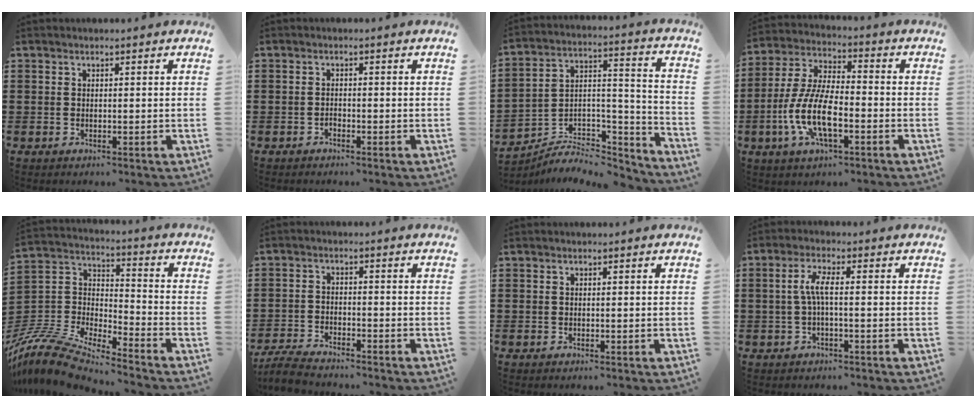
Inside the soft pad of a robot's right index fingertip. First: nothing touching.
{"total": 0.8, "force": [-0.7, 0.3, 0.3], "torque": [-0.007, -0.001, -0.014]}
{"total": 5.8, "force": [-4.8, 3.0, 1.5], "torque": [-0.022, 0.007, -0.090]}
{"total": 10.3, "force": [-3.6, 3.8, 8.8], "torque": [-0.214, -0.011, -0.076]}
{"total": 10.8, "force": [-10.1, 1.7, 3.6], "torque": [-0.102, 0.003, -0.212]}
{"total": 4.1, "force": [-4.0, 0.4, 0.9], "torque": [-0.031, -0.002, -0.084]}
{"total": 0.0}
{"total": 3.9, "force": [-0.4, 0.8, 3.8], "torque": [-0.085, -0.001, -0.015]}